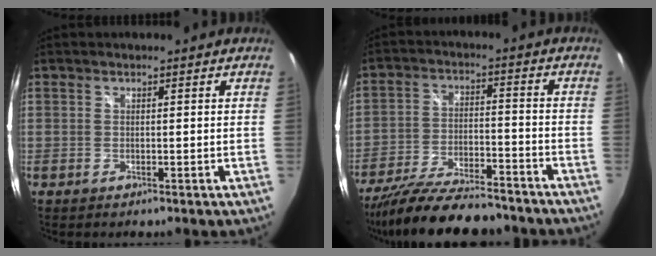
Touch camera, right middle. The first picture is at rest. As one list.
[{"total": 18.2, "force": [-15.5, 4.3, 8.5], "torque": [-0.171, -0.030, -0.249]}]